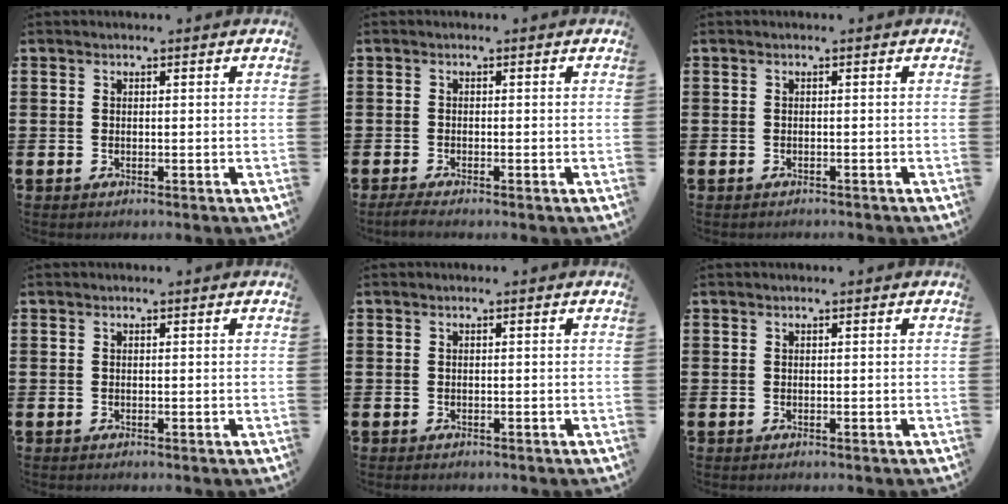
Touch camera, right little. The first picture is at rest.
{"total": 1.2, "force": [-0.9, 0.1, 0.8], "torque": [-0.014, -0.002, -0.016]}
{"total": 0.0}
{"total": 0.0}
{"total": 0.0}
{"total": 0.0}